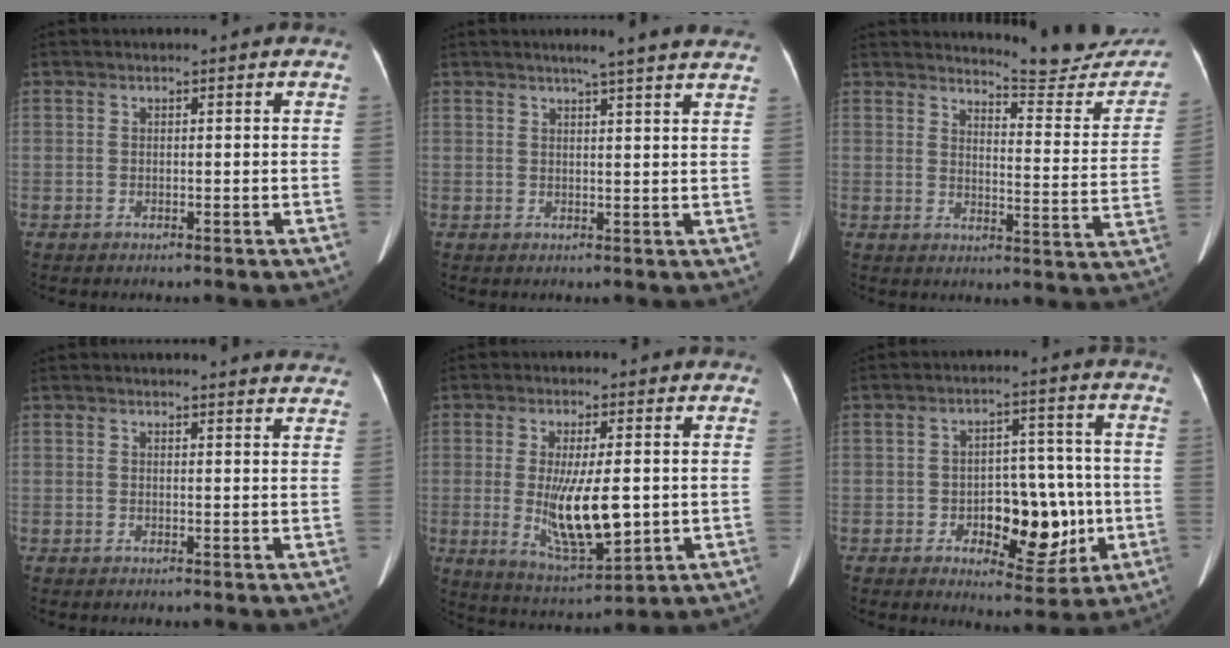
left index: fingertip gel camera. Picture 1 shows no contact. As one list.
[{"total": 9.1, "force": [7.7, -0.3, 4.8], "torque": [-0.061, 0.011, 0.076]}, {"total": 14.3, "force": [14.1, 1.0, 2.1], "torque": [-0.013, -0.088, 0.153]}, {"total": 11.6, "force": [11.2, 1.1, 2.5], "torque": [-0.009, -0.018, 0.103]}, {"total": 10.5, "force": [-0.3, 2.7, 10.1], "torque": [-0.187, -0.024, 0.004]}, {"total": 10.5, "force": [-2.5, 5.6, 8.5], "torque": [-0.109, 0.018, -0.026]}]